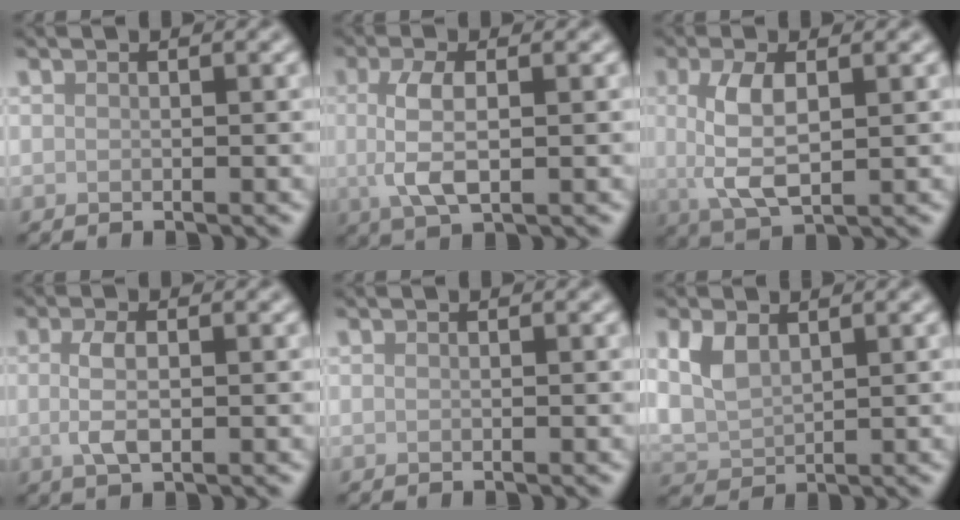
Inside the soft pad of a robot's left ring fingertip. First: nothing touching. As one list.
[{"total": 4.1, "force": [0.1, 1.5, 3.8], "torque": [-0.083, -0.001, 0.001]}, {"total": 4.9, "force": [0.5, 2.1, 4.4], "torque": [-0.096, -0.001, 0.010]}, {"total": 2.7, "force": [0.0, 1.0, 2.5], "torque": [-0.055, -0.002, -0.001]}, {"total": 0.0}, {"total": 3.2, "force": [1.4, 1.9, 2.1], "torque": [-0.050, 0.001, 0.031]}]